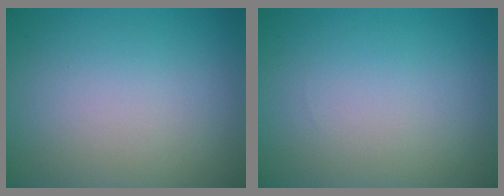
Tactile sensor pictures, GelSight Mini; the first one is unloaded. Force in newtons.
{"total": 0.0}